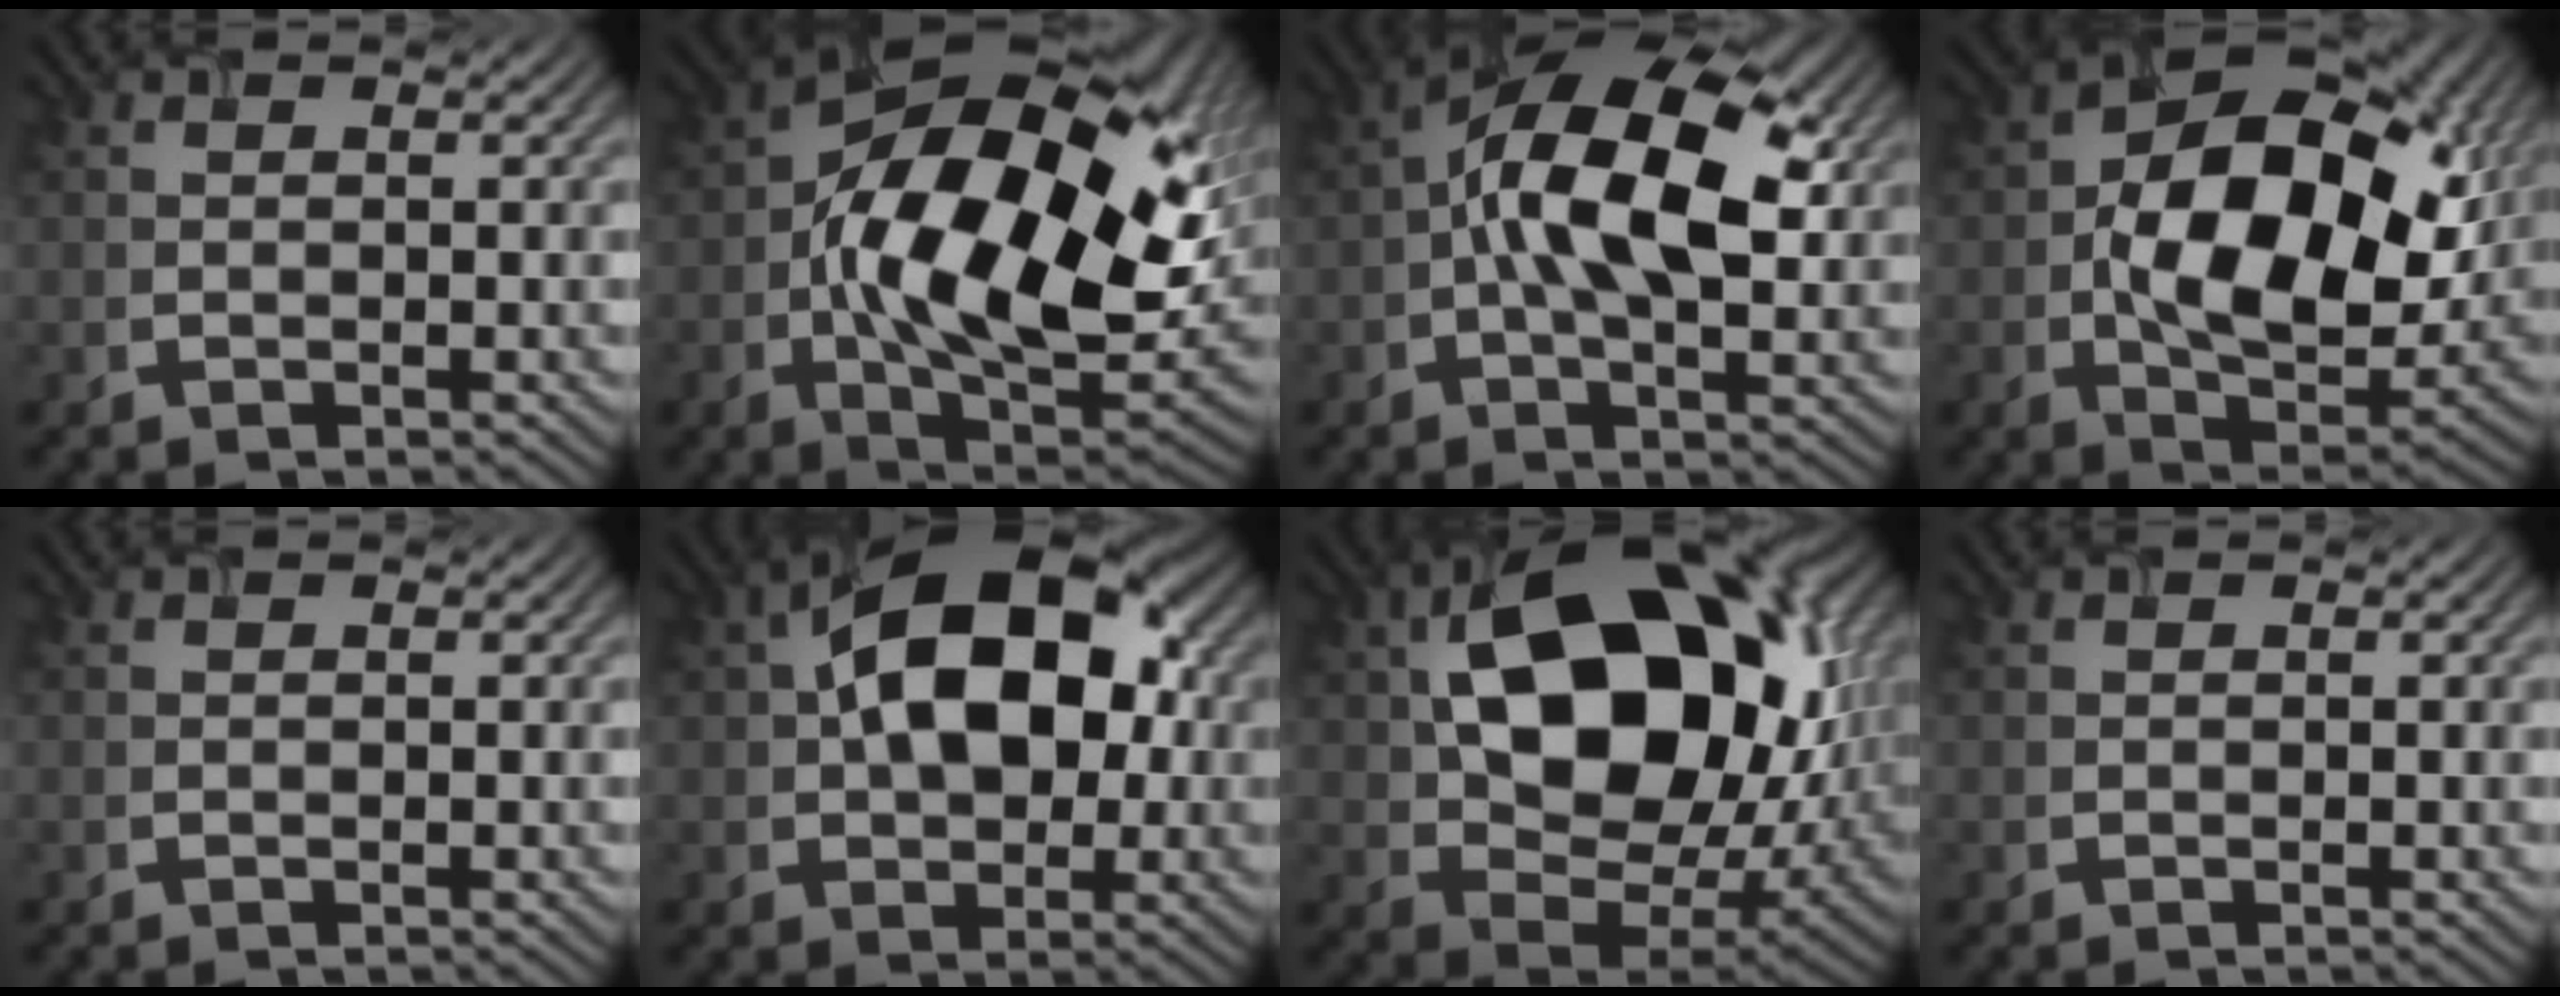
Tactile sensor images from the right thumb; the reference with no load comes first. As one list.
[{"total": 19.8, "force": [0.3, 10.9, 16.5], "torque": [-0.300, -0.020, 0.008]}, {"total": 13.5, "force": [1.6, 6.7, 11.6], "torque": [-0.205, 0.020, 0.019]}, {"total": 16.6, "force": [0.7, 10.2, 13.1], "torque": [-0.224, -0.010, 0.021]}, {"total": 0.0}, {"total": 14.9, "force": [2.5, 9.4, 11.3], "torque": [-0.165, 0.025, 0.032]}, {"total": 18.9, "force": [3.7, 12.7, 13.6], "torque": [-0.231, -0.004, 0.075]}, {"total": 0.0}]